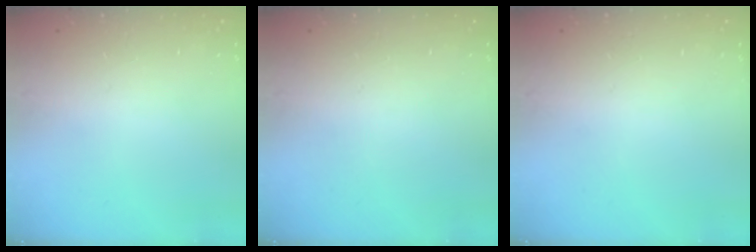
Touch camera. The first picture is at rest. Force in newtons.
{"total": 0.0}
{"total": 0.0}